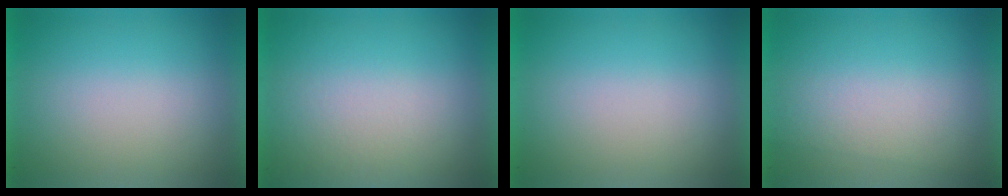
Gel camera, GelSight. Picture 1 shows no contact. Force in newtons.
{"total": 2.3}
{"total": 0.0}
{"total": 2.0}